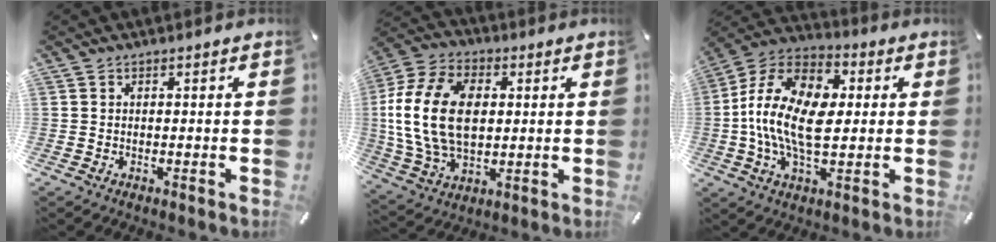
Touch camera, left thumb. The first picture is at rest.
{"total": 18.3, "force": [1.5, 12.8, 13.0], "torque": [-0.288, 0.007, 0.026]}
{"total": 17.7, "force": [-0.2, 10.4, 14.3], "torque": [-0.315, 0.003, -0.009]}